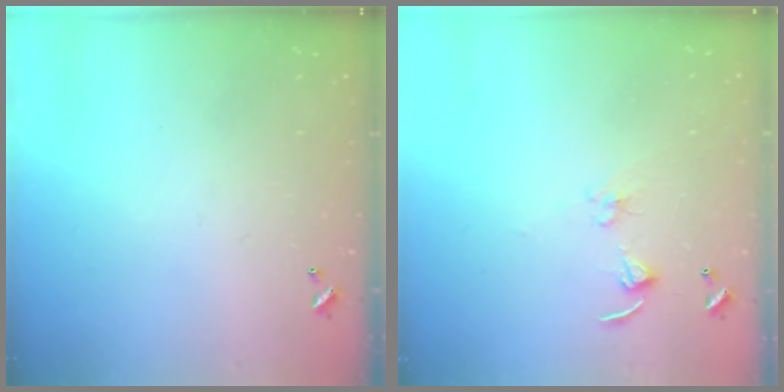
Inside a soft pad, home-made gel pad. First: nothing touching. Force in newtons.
{"total": 2.7, "press": 2.7, "slide": 0.2}